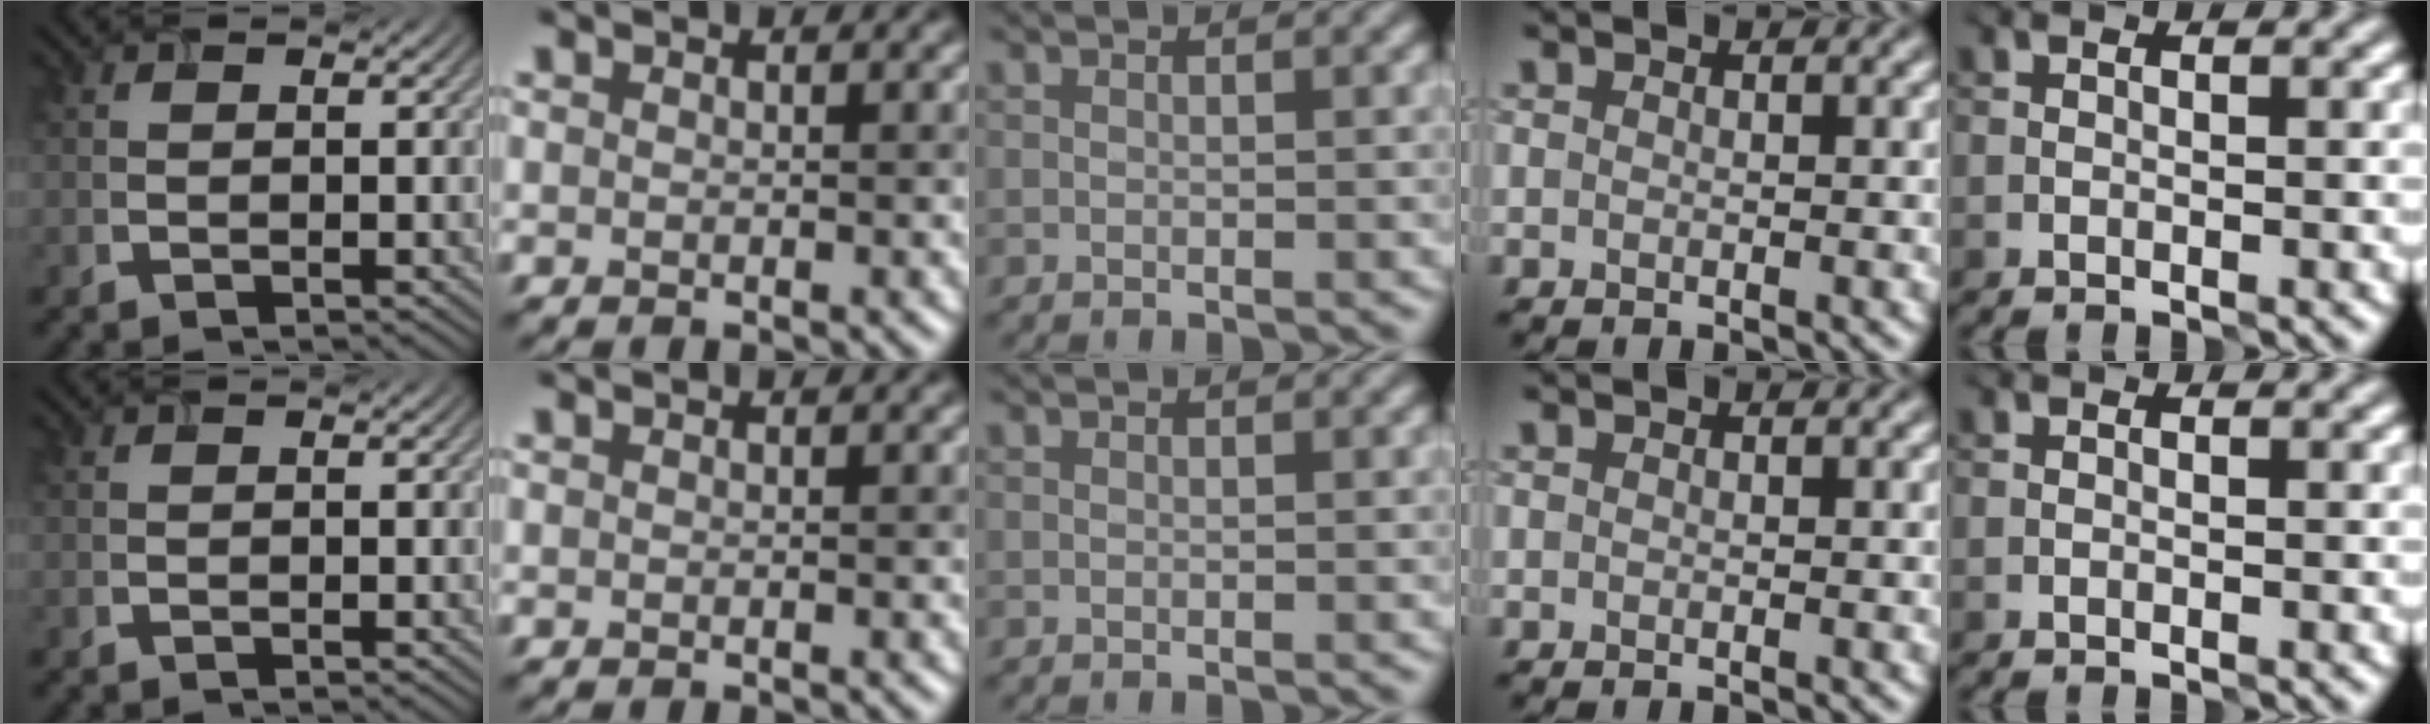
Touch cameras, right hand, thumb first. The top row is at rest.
{}